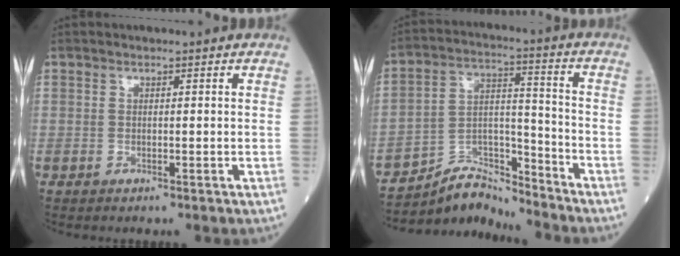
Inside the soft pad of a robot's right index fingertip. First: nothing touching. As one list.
[{"total": 9.2, "force": [-9.1, 1.4, 0.3], "torque": [-0.009, 0.038, -0.167]}]